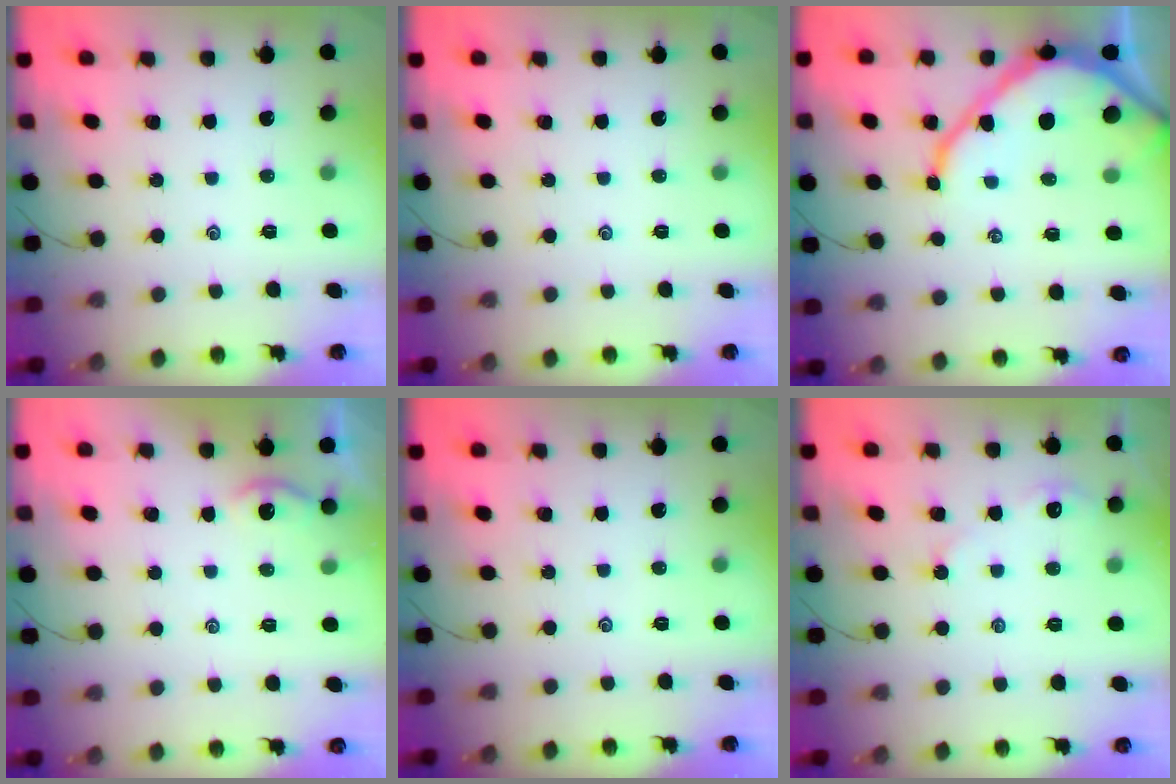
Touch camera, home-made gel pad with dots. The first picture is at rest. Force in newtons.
{"total": 0.0}
{"total": 12.4, "press": 12.4, "slide": 1.1}
{"total": 2.6, "press": 2.6, "slide": 0.3}
{"total": 0.0}
{"total": 2.8, "press": 2.8, "slide": 0.4}